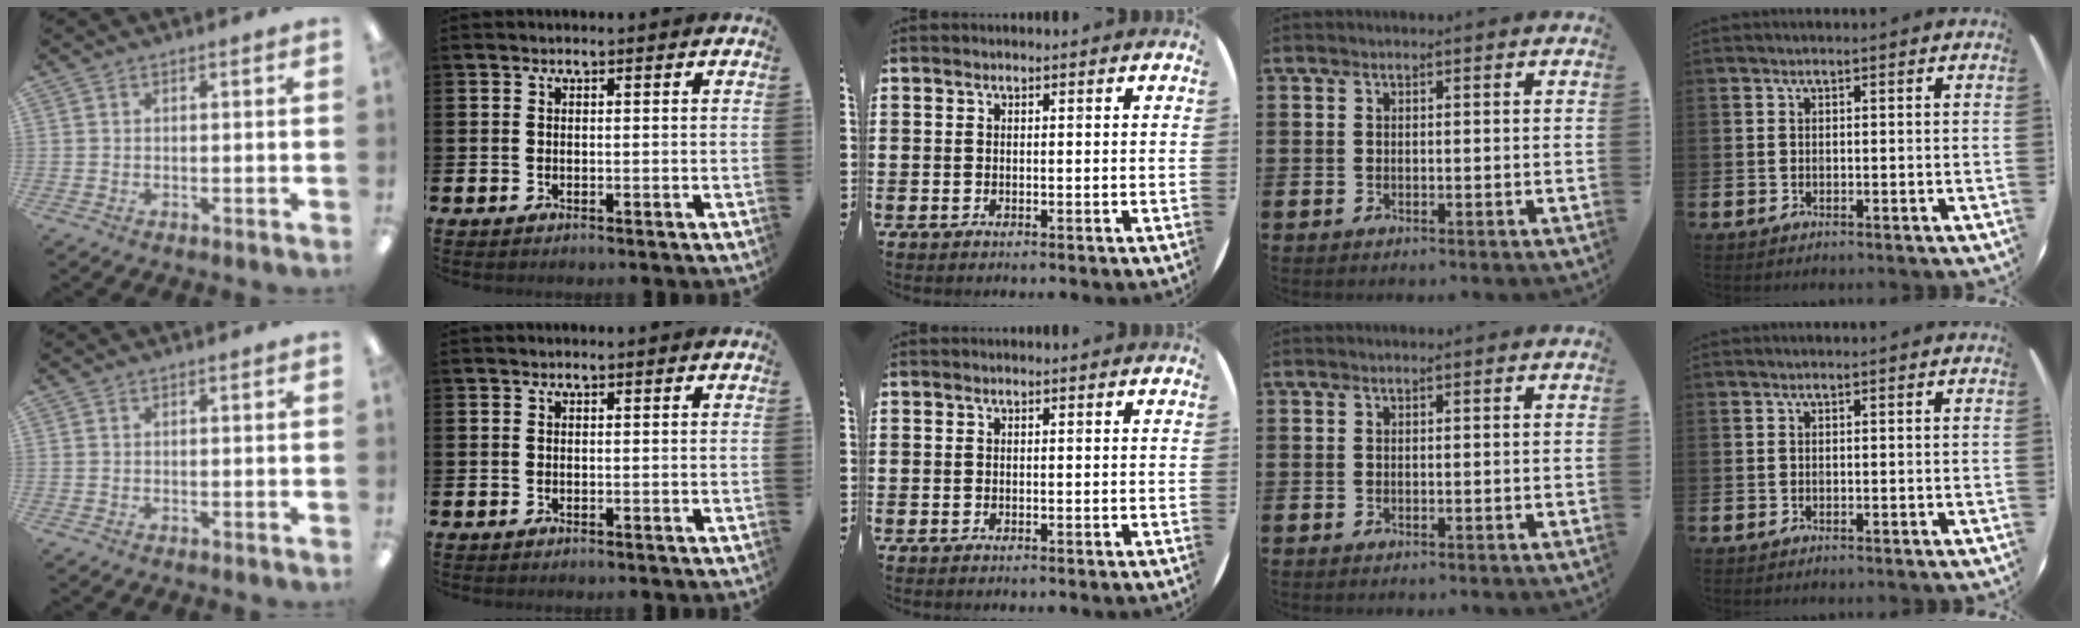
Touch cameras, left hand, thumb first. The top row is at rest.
{}